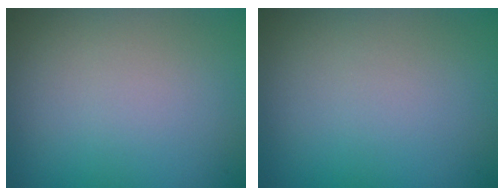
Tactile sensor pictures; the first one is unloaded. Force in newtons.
{"total": 0.0}